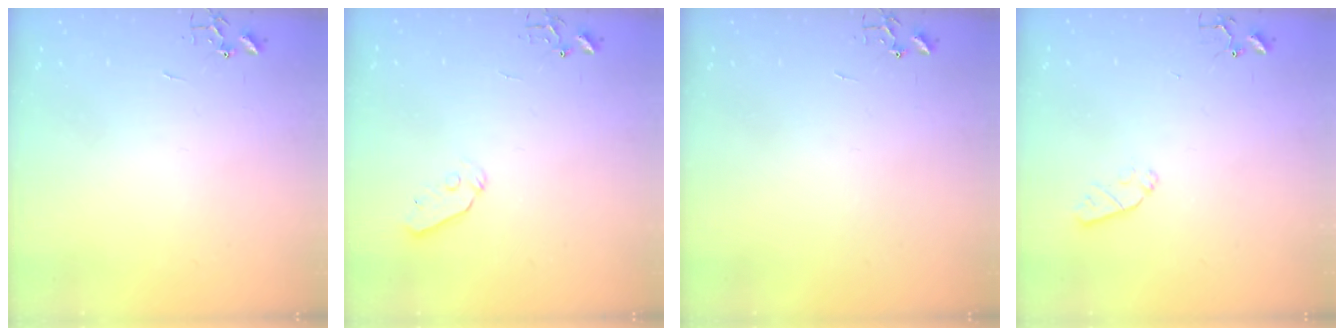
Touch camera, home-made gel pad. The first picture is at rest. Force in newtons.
{"total": 5.3, "press": 5.2, "slide": 0.6}
{"total": 0.0}
{"total": 5.2, "press": 5.2, "slide": 0.8}